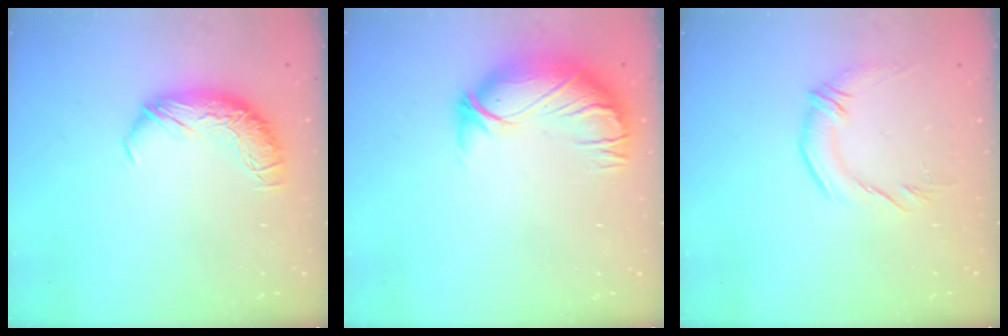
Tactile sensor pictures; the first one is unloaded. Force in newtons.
{"total": 2.9, "press": 0.4, "slide": 2.9}
{"total": 2.0, "press": 0.3, "slide": 2.0}